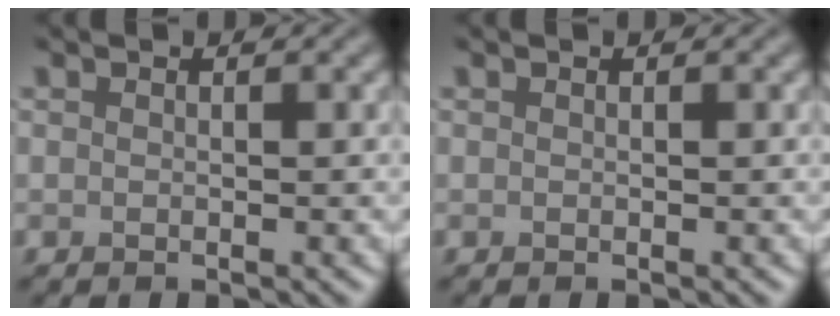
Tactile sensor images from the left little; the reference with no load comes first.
{"total": 0.0}